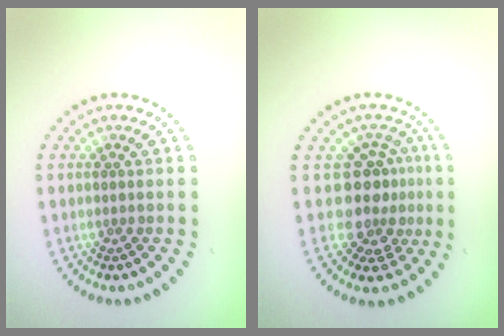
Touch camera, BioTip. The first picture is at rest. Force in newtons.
{"total": 3.9, "press": 2.9, "slide": 2.6}